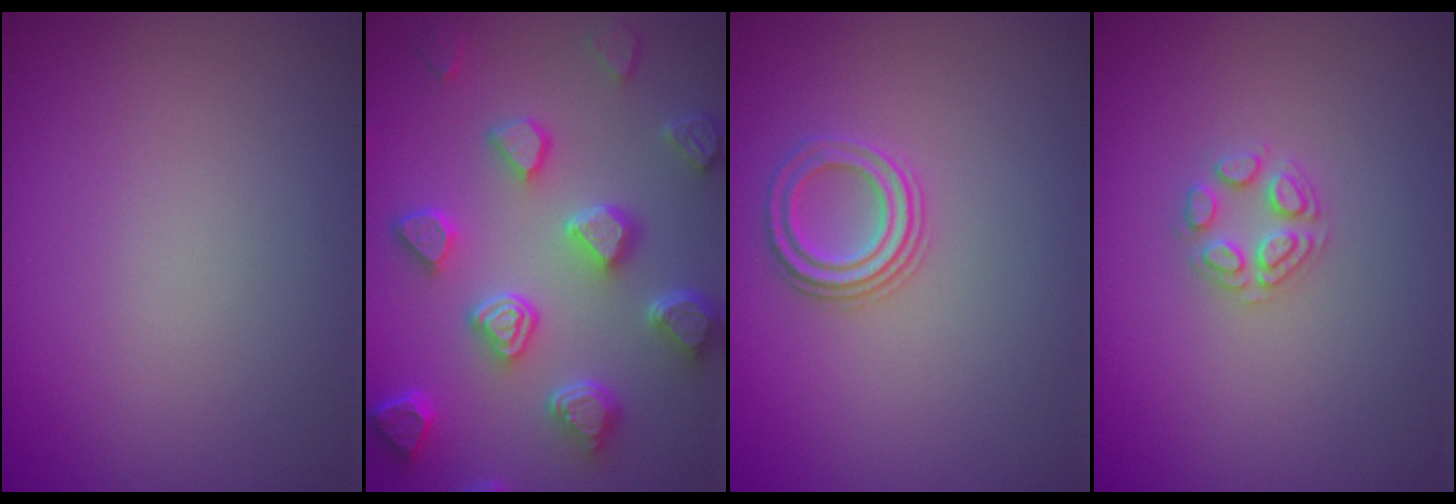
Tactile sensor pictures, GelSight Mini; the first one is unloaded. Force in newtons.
{"total": 7.4, "press": 5.9, "slide": 4.5}
{"total": 2.3, "press": 2.2, "slide": 0.8}
{"total": 2.2, "press": 2.2, "slide": 0.2}